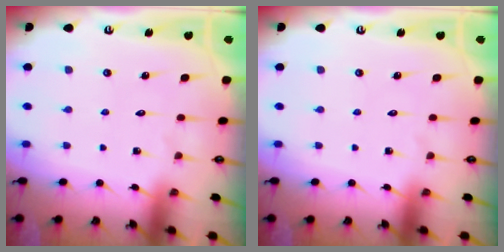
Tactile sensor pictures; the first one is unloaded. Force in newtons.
{"total": 0.0}